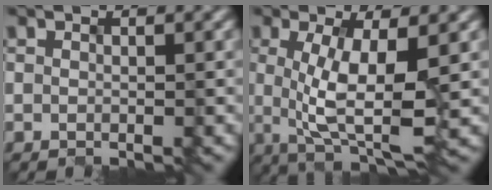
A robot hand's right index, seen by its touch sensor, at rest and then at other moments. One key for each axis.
{"total": 6.8, "fx": -0.4, "fy": 2.1, "fz": 6.4, "tx": -0.124, "ty": -0.014, "tz": 0.001}